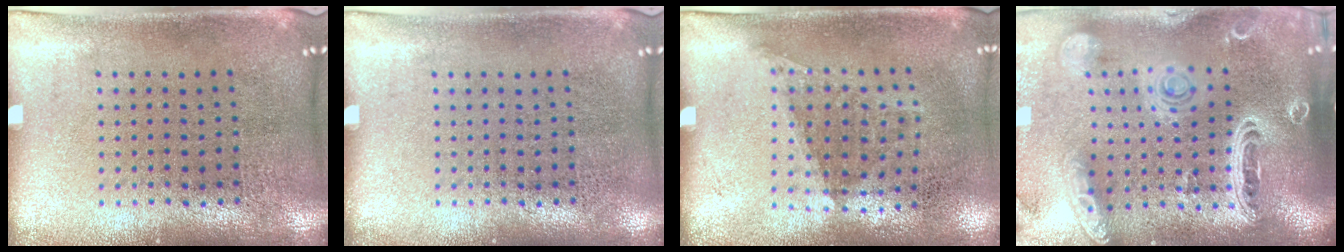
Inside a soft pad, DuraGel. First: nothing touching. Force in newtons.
{"total": 0.0}
{"total": 1.1, "press": 0.8, "slide": 0.8}
{"total": 3.7, "press": 2.9, "slide": 2.3}